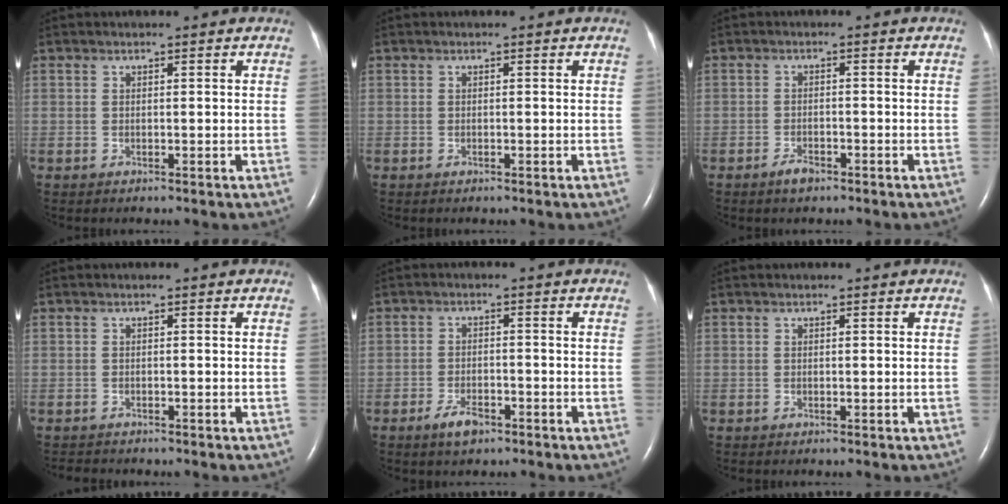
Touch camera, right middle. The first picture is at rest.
{"total": 0.0}
{"total": 2.2, "force": [-1.6, 0.9, 1.2], "torque": [-0.027, 0.000, -0.027]}
{"total": 1.7, "force": [-1.6, 0.5, 0.1], "torque": [-0.006, -0.005, -0.021]}
{"total": 3.6, "force": [-2.4, 1.5, 2.3], "torque": [-0.048, 0.000, -0.040]}
{"total": 0.0}